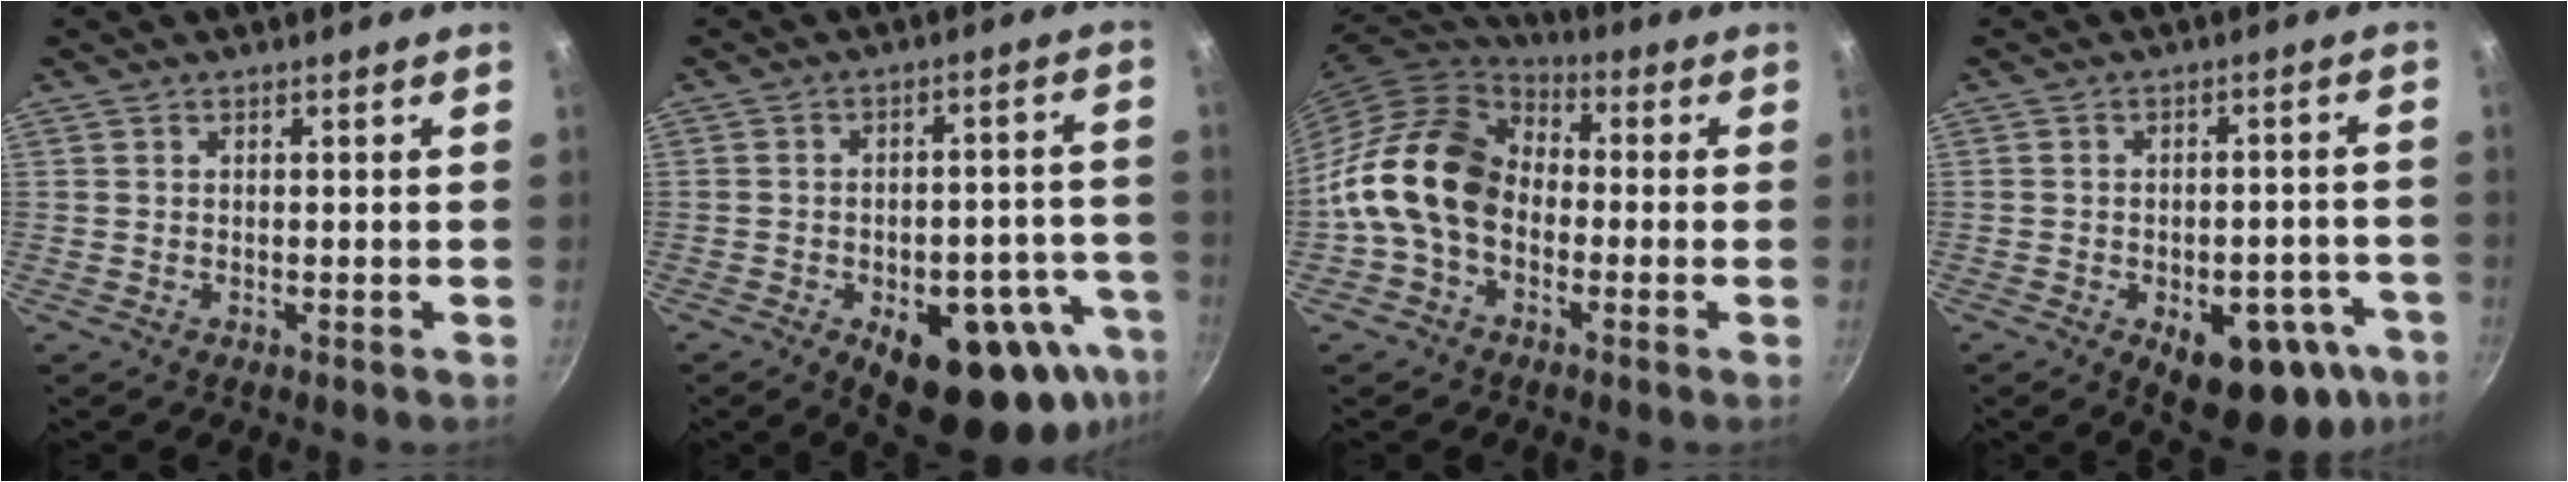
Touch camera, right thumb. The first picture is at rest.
{"total": 20.7, "force": [-10.2, 10.0, 15.0], "torque": [-0.121, 0.026, -0.125]}
{"total": 15.2, "force": [-2.3, 11.1, 10.2], "torque": [-0.154, 0.039, -0.065]}
{"total": 16.2, "force": [-7.3, 8.8, 11.4], "torque": [-0.089, 0.020, -0.085]}